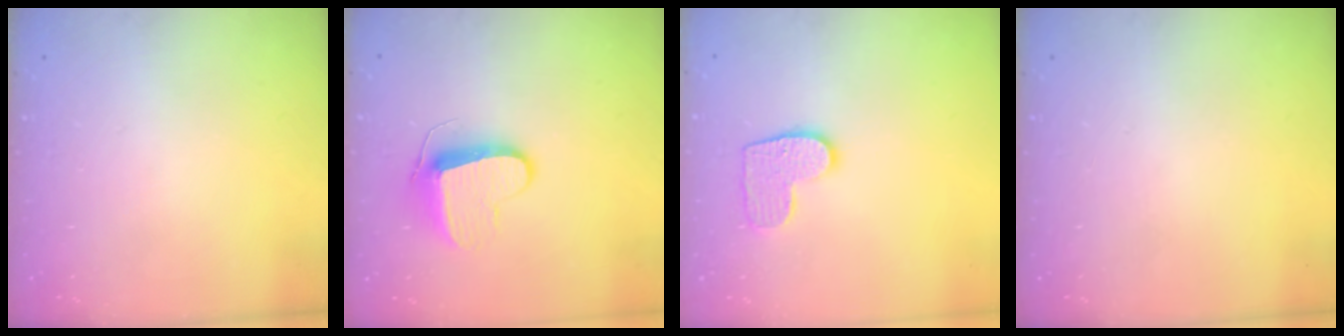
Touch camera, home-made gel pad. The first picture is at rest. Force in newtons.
{"total": 9.8, "press": 9.8, "slide": 0.5}
{"total": 9.2, "press": 9.2, "slide": 0.3}
{"total": 0.0}